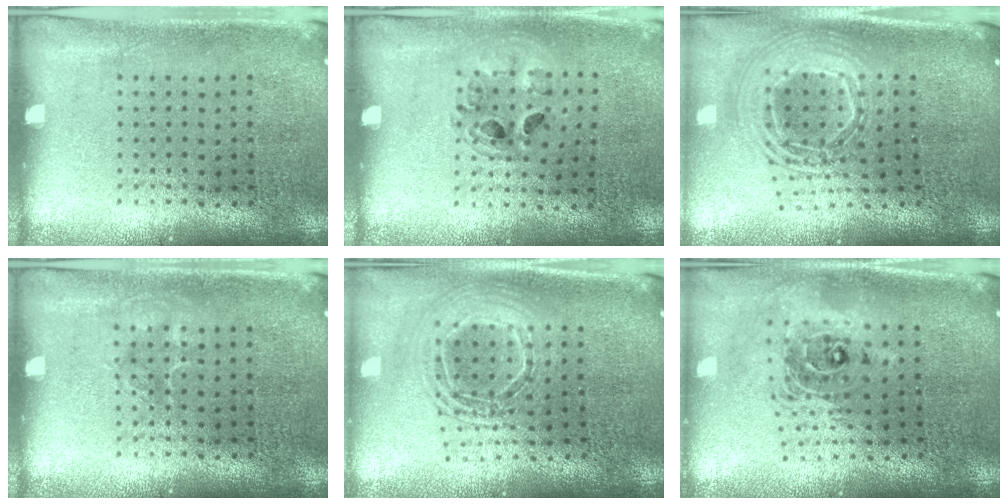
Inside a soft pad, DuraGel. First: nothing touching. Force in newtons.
{"total": 1.0, "press": 1.0, "slide": 0.1}
{"total": 2.3, "press": 1.8, "slide": 1.5}
{"total": 1.0, "press": 0.9, "slide": 0.2}
{"total": 2.0, "press": 1.5, "slide": 1.3}
{"total": 2.0, "press": 1.6, "slide": 1.3}